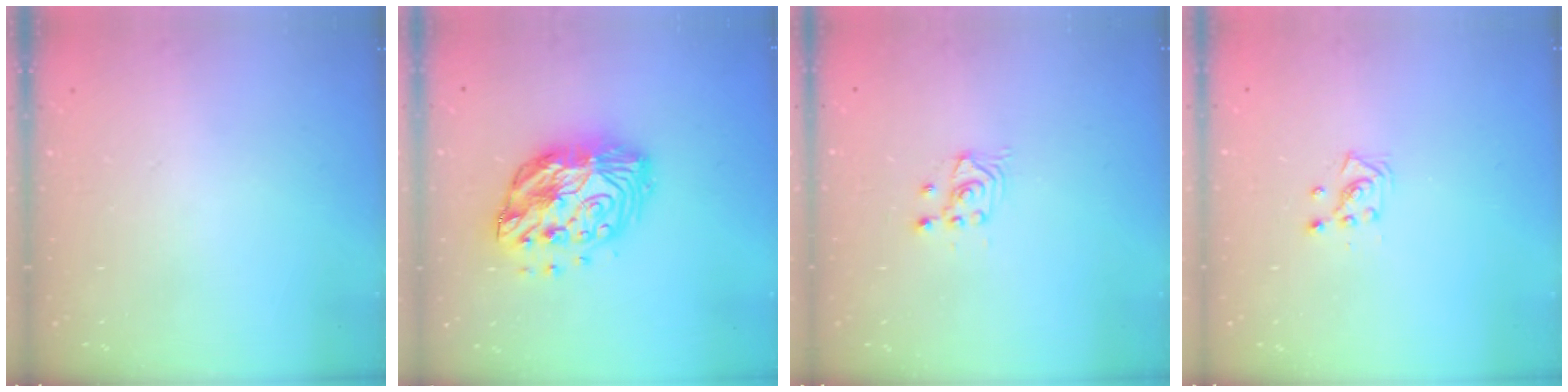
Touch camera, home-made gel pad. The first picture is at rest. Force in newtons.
{"total": 15.7, "press": 15.6, "slide": 1.2}
{"total": 2.6, "press": 2.6, "slide": 0.1}
{"total": 3.3, "press": 3.2, "slide": 0.5}